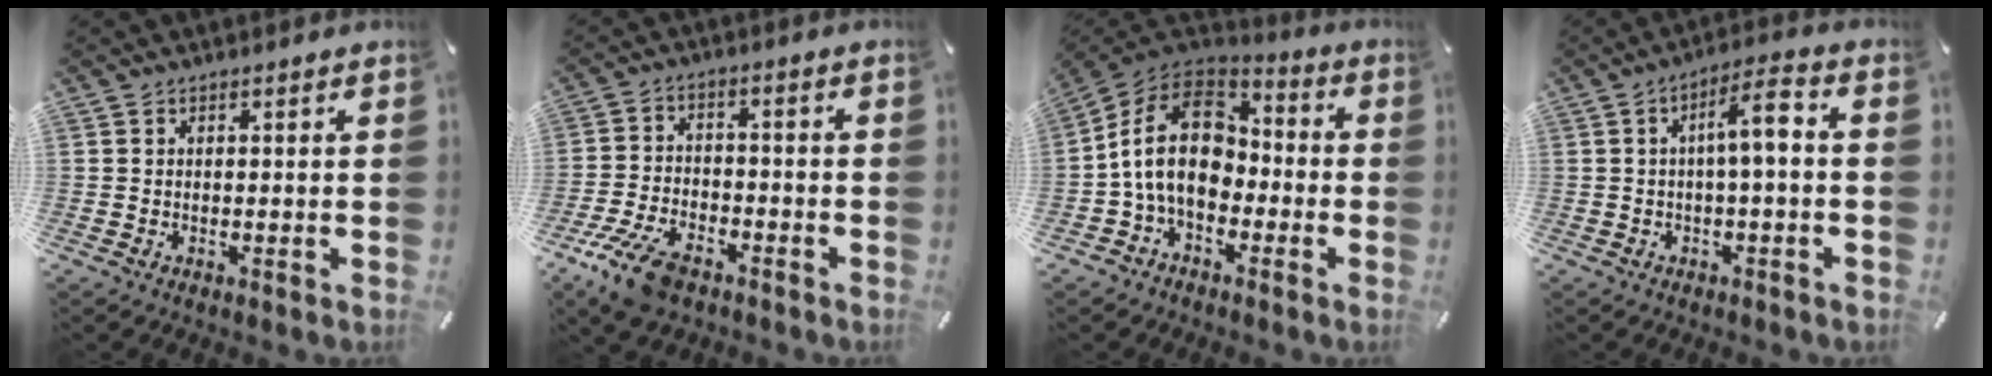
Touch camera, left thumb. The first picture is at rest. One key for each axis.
{"total": 10.1, "fx": -6.7, "fy": 4.9, "fz": 5.7, "tx": -0.121, "ty": 0.030, "tz": -0.125}
{"total": 15.9, "fx": -1.9, "fy": 11.6, "fz": 10.7, "tx": -0.224, "ty": 0.028, "tz": -0.038}
{"total": 7.7, "fx": 0.3, "fy": 2.0, "fz": 7.4, "tx": -0.130, "ty": 0.012, "tz": 0.000}